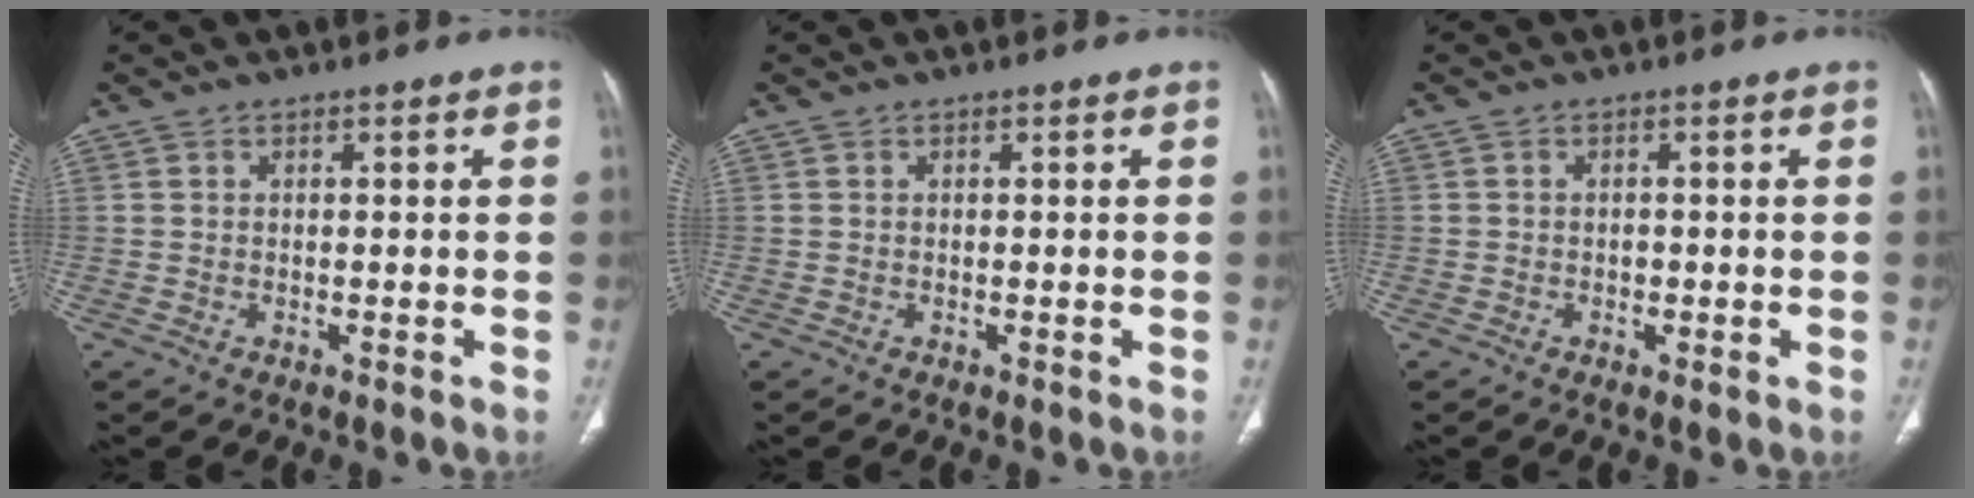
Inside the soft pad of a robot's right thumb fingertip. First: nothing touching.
{"total": 0.0}
{"total": 1.1, "force": [-0.3, 0.8, 0.7], "torque": [-0.006, 0.001, -0.006]}